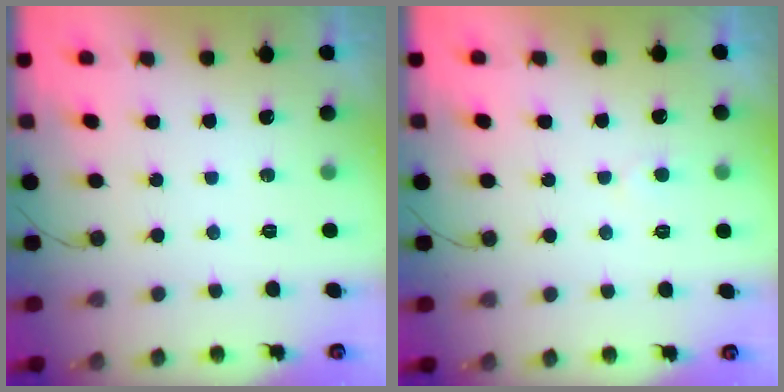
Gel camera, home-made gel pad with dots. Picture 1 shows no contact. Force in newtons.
{"total": 2.8, "press": 2.8, "slide": 0.2}